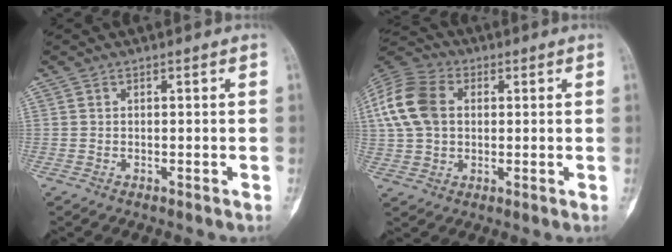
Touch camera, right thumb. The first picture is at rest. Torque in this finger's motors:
{"motor_torque": [-0.48, 1.18, 1.07, 0.05, 0.16]}